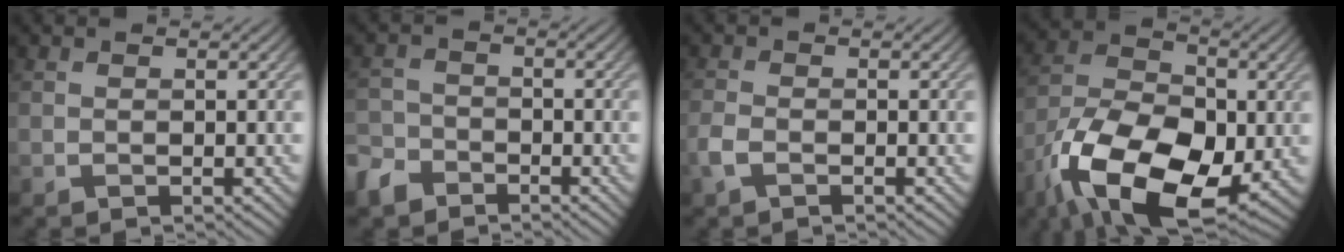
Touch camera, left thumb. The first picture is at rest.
{"total": 4.2, "force": [-3.2, 2.4, 1.1], "torque": [-0.031, -0.001, -0.075]}
{"total": 1.9, "force": [-1.1, 0.8, 1.3], "torque": [-0.037, -0.002, -0.031]}
{"total": 17.3, "force": [-7.3, 9.7, 12.3], "torque": [-0.251, -0.029, -0.134]}